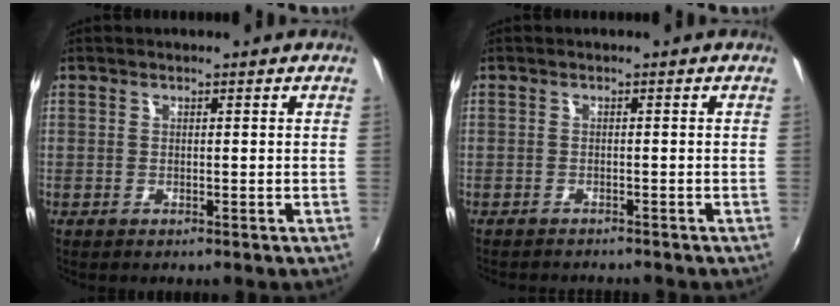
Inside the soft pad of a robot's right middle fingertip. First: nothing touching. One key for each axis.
{"total": 3.8, "fx": -3.6, "fy": 0.4, "fz": 1.2, "tx": -0.031, "ty": -0.017, "tz": -0.054}